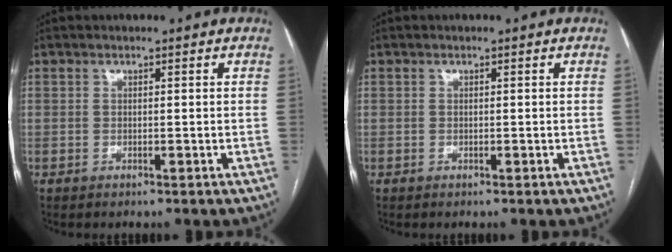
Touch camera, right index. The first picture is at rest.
{"total": 0.0}